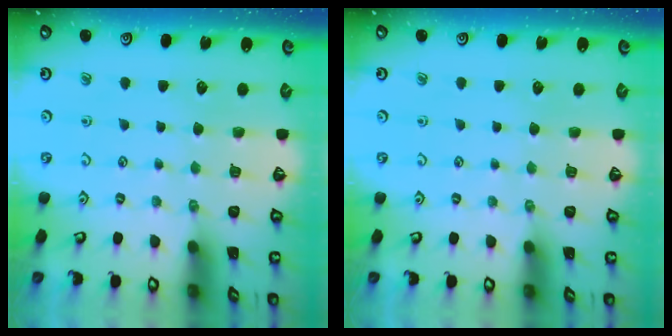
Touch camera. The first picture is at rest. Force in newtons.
{"total": 0.0}